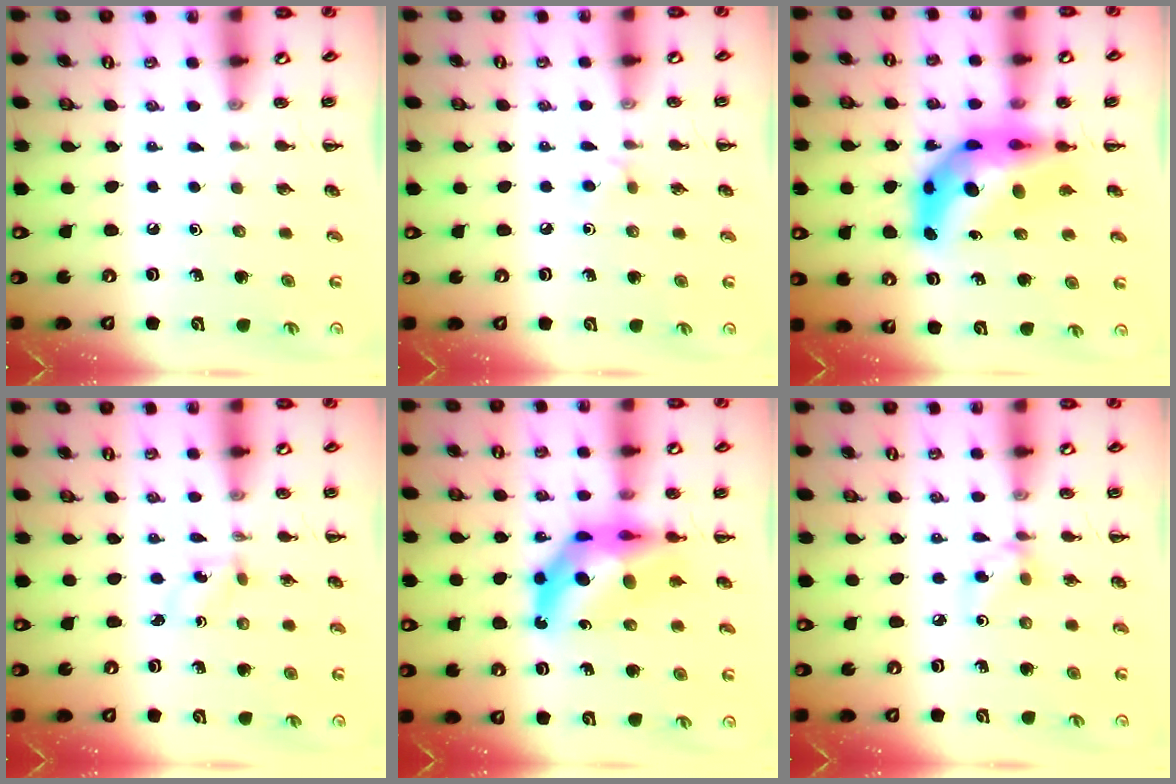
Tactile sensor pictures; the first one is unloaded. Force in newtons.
{"total": 3.9, "press": 3.5, "slide": 1.6}
{"total": 11.2, "press": 10.5, "slide": 3.8}
{"total": 1.5, "press": 1.4, "slide": 0.6}
{"total": 12.0, "press": 11.5, "slide": 3.6}
{"total": 3.5, "press": 3.3, "slide": 1.2}